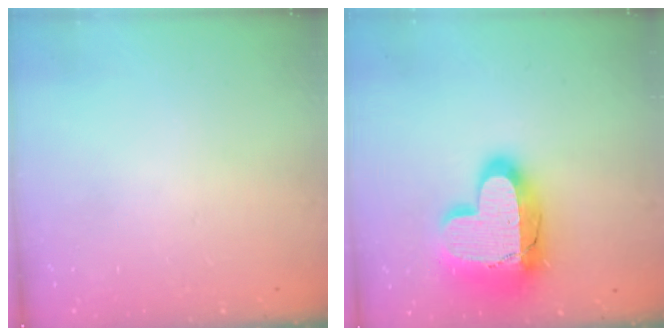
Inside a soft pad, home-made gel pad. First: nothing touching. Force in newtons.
{"total": 20.9, "press": 20.9, "slide": 1.8}